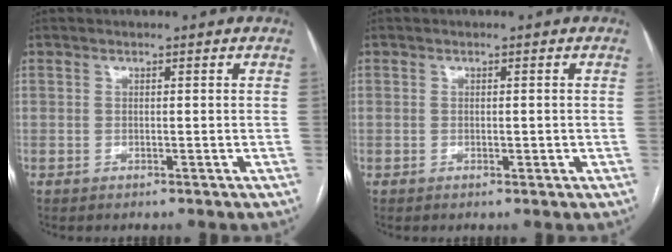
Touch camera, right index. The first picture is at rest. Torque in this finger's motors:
{"motor_torque": [-0.34, 0.70, 0.02, 0.02]}